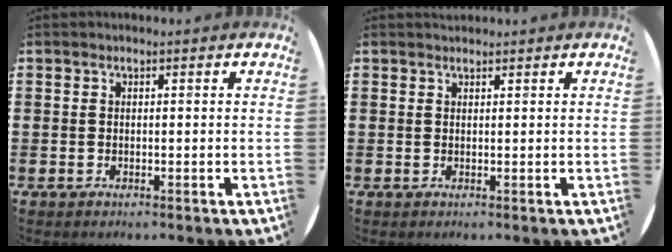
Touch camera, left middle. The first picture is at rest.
{"total": 0.7, "force": [0.6, 0.0, -0.1], "torque": [0.001, 0.002, 0.013]}